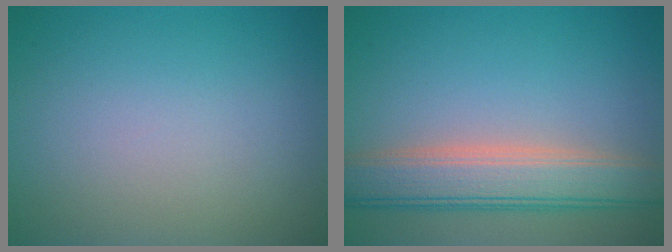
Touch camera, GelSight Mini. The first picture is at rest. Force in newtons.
{"total": 6.0, "press": 5.9, "slide": 0.5}